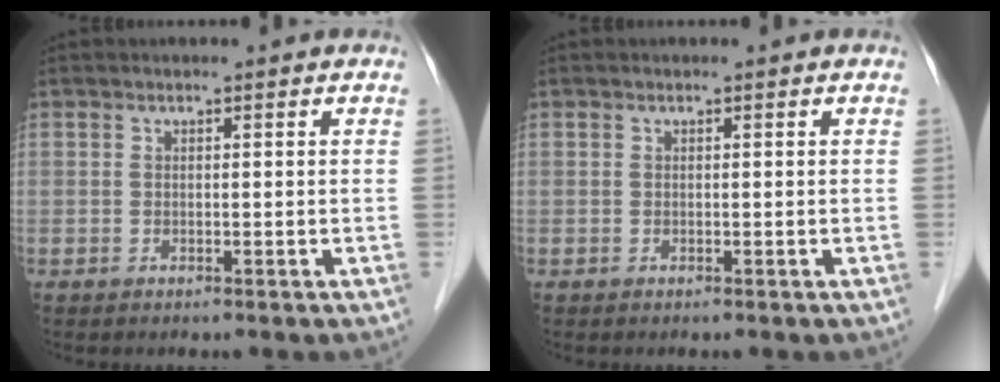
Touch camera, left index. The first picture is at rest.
{"total": 0.0}